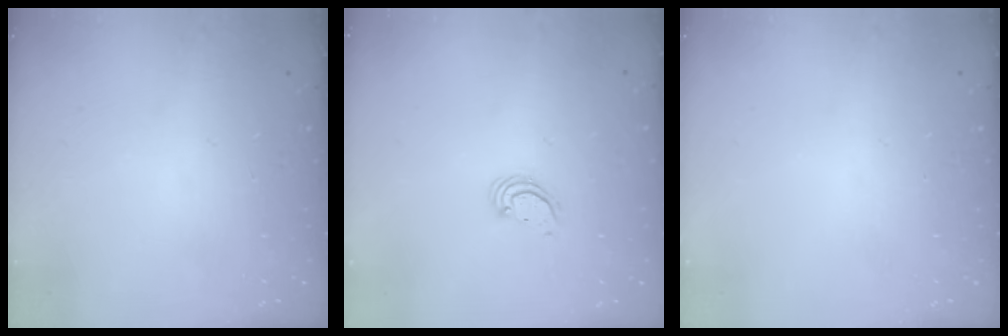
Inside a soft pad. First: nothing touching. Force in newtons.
{"total": 2.2, "press": 2.2, "slide": 0.2}
{"total": 0.0}